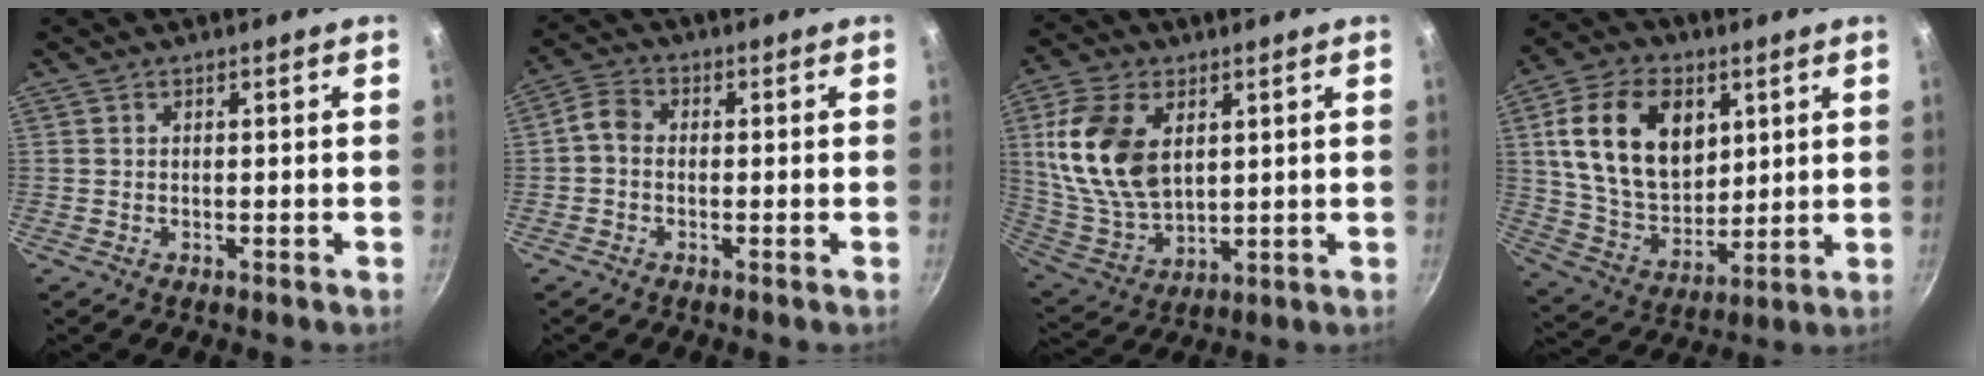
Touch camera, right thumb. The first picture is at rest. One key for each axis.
{"total": 3.5, "fx": -0.7, "fy": 2.7, "fz": 2.2, "tx": -0.049, "ty": 0.017, "tz": -0.026}
{"total": 16.3, "fx": 4.1, "fy": 10.1, "fz": 12.1, "tx": -0.219, "ty": -0.016, "tz": 0.094}
{"total": 19.4, "fx": 6.0, "fy": 13.1, "fz": 12.9, "tx": -0.200, "ty": -0.017, "tz": 0.114}